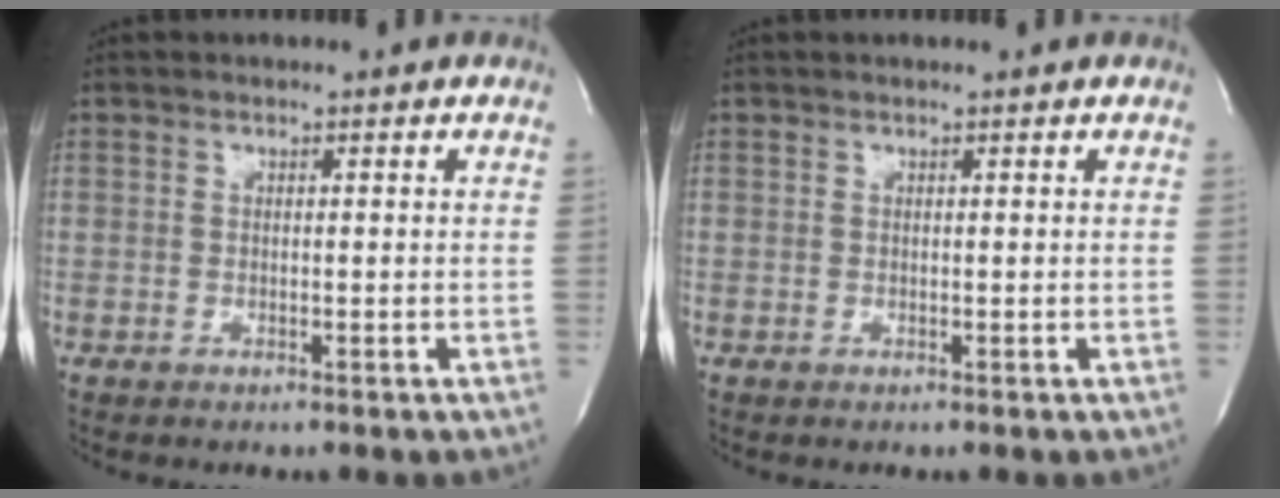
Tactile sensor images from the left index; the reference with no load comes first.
{"total": 1.0, "force": [0.9, 0.0, 0.5], "torque": [-0.005, 0.007, 0.014]}